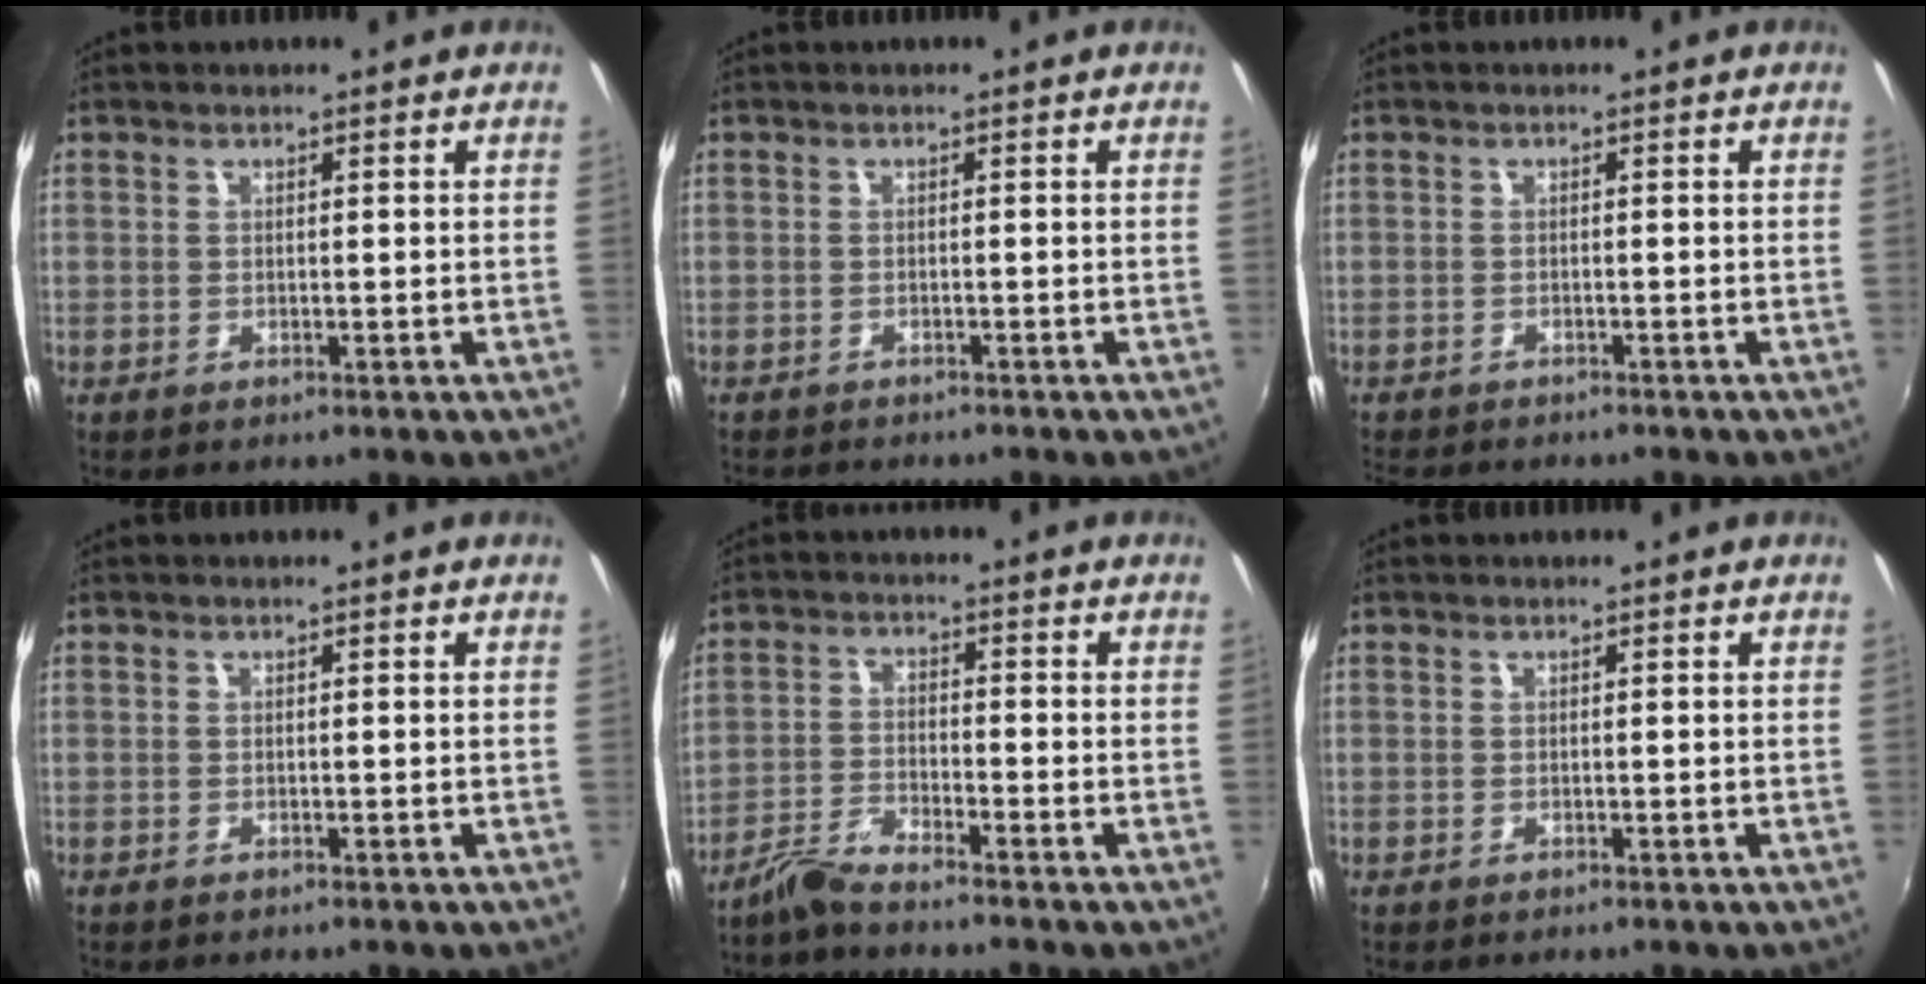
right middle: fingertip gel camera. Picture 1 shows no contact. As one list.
[{"total": 2.8, "force": [-2.7, 0.6, 0.6], "torque": [-0.022, -0.016, -0.045]}, {"total": 4.6, "force": [-4.2, 1.0, 1.3], "torque": [-0.040, -0.021, -0.070]}, {"total": 0.0}, {"total": 4.3, "force": [-4.1, 0.0, 1.4], "torque": [-0.040, 0.000, -0.086]}, {"total": 0.0}]